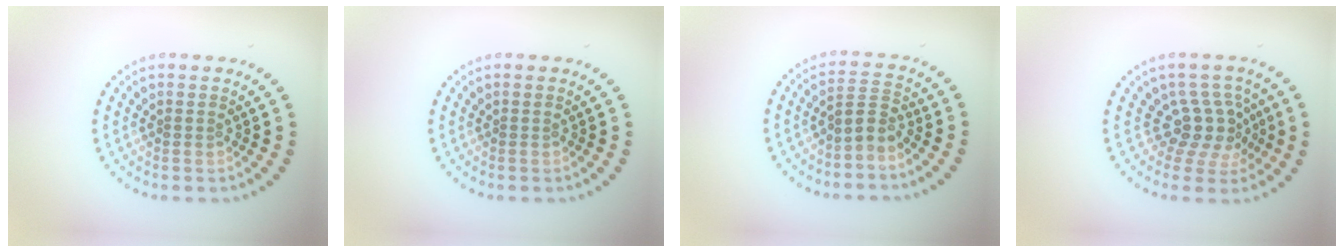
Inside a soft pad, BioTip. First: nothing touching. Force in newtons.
{"total": 0.0}
{"total": 2.1, "press": 1.5, "slide": 1.6}
{"total": 3.5, "press": 2.5, "slide": 2.5}